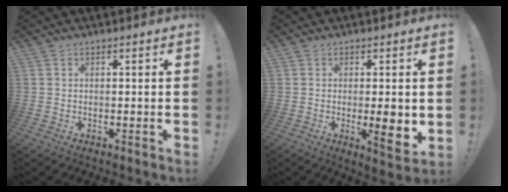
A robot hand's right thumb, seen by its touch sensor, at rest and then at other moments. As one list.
[{"total": 7.4, "force": [-0.7, 1.5, 7.2], "torque": [-0.086, -0.015, -0.008]}]